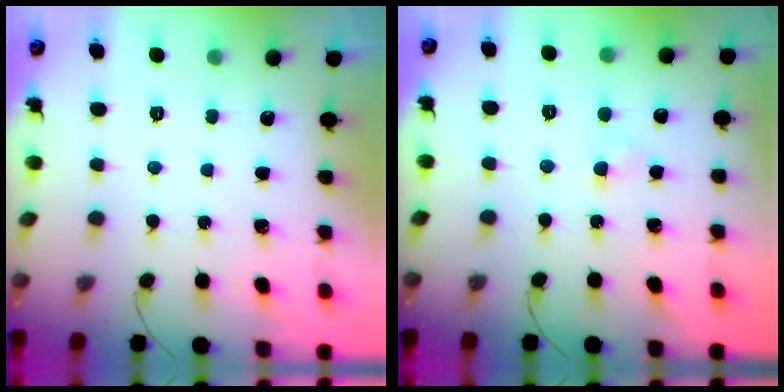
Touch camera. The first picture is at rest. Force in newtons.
{"total": 2.5, "press": 2.3, "slide": 1.1}